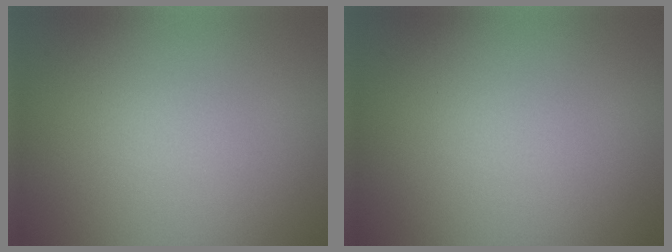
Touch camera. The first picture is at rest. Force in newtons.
{"total": 0.0}